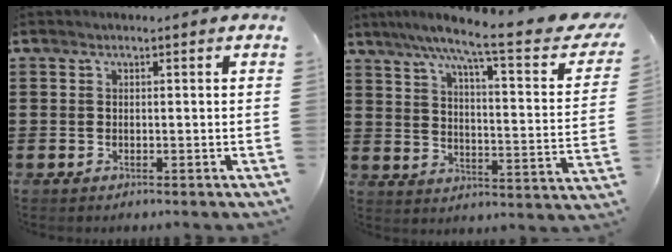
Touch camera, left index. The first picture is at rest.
{"total": 8.9, "force": [6.4, -0.2, 6.2], "torque": [-0.119, -0.052, 0.090]}